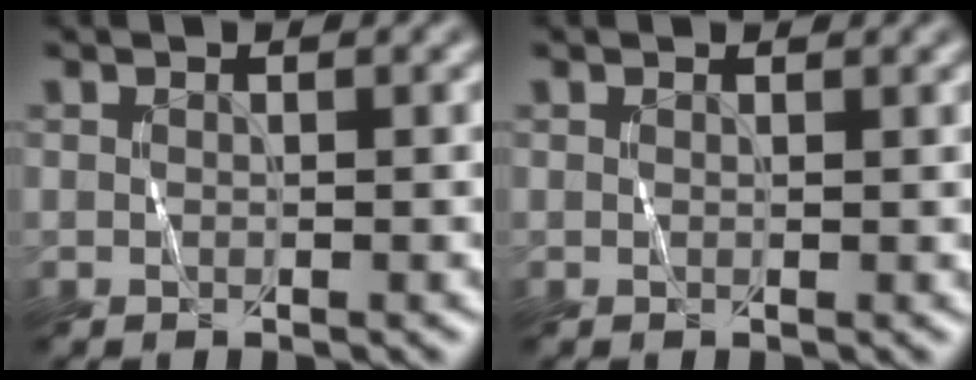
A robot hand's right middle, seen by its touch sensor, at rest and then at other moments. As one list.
[{"total": 0.6, "force": [0.6, 0.1, 0.1], "torque": [-0.001, 0.000, 0.009]}]